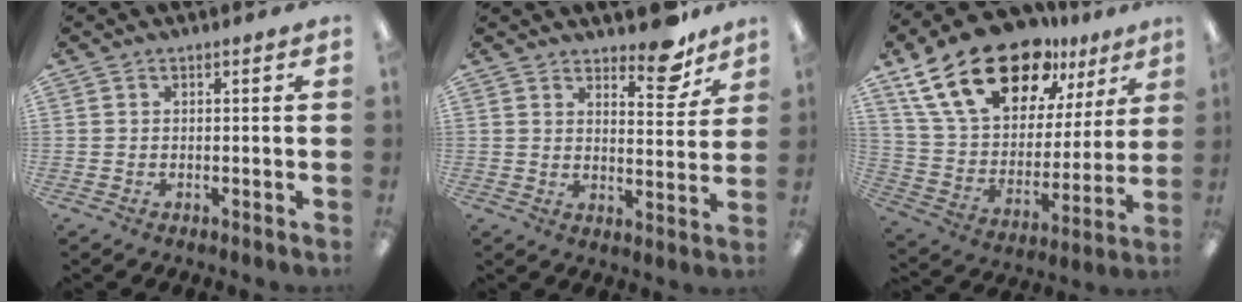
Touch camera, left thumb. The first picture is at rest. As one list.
[{"total": 10.0, "force": [7.8, 3.6, 5.2], "torque": [-0.041, -0.055, 0.127]}, {"total": 23.9, "force": [15.7, 12.4, 13.0], "torque": [-0.241, -0.088, 0.281]}]